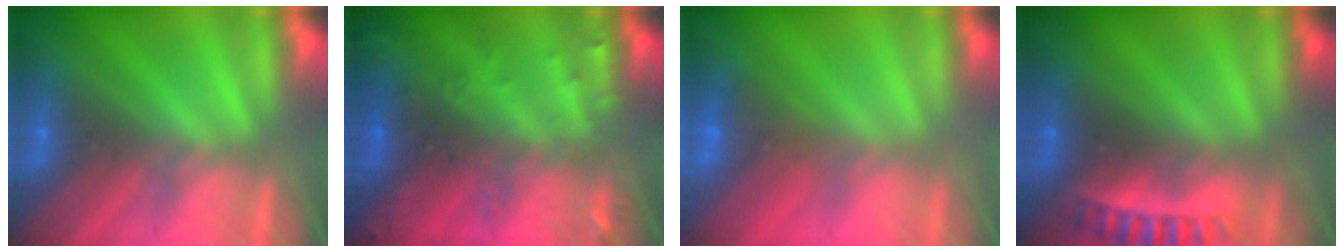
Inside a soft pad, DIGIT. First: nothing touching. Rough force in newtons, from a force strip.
{"total": 2.9}
{"total": 5.1}
{"total": 2.7}